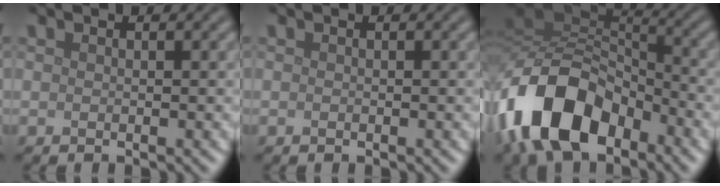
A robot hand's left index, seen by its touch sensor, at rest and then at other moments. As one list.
[{"total": 0.0}, {"total": 13.4, "force": [-6.5, 7.8, 8.8], "torque": [-0.181, -0.005, -0.129]}]